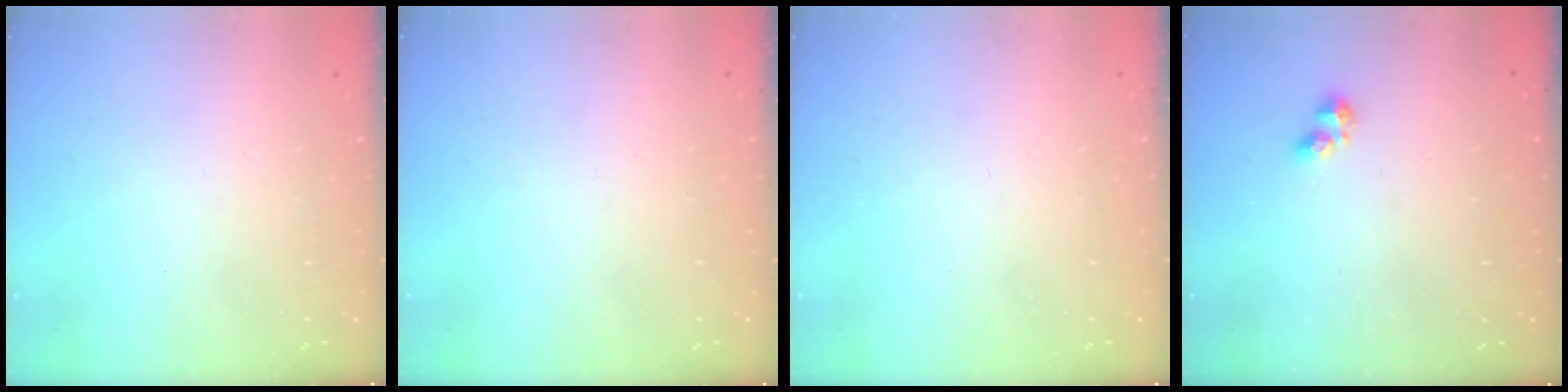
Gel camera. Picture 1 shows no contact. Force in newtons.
{"total": 0.0}
{"total": 0.0}
{"total": 1.8, "press": 1.7, "slide": 0.5}